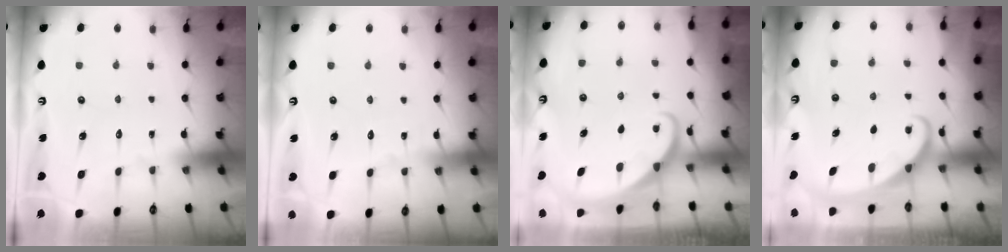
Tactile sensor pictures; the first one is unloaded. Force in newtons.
{"total": 2.5, "press": 2.5, "slide": 0.3}
{"total": 1.8, "press": 1.8, "slide": 0.0}
{"total": 2.2, "press": 2.1, "slide": 0.3}